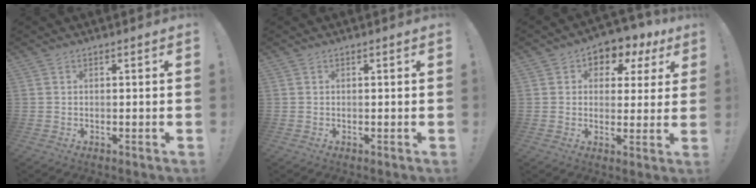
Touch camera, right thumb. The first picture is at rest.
{"total": 0.0}
{"total": 5.7, "force": [2.0, 4.8, 2.3], "torque": [-0.025, -0.020, 0.039]}